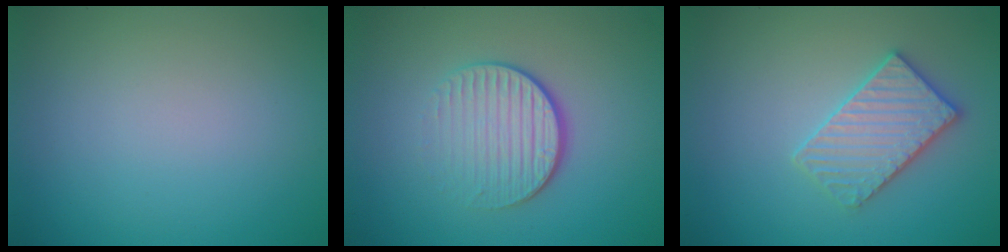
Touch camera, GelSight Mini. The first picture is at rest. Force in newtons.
{"total": 4.2, "press": 2.8, "slide": 3.2}
{"total": 3.4, "press": 3.4, "slide": 0.5}